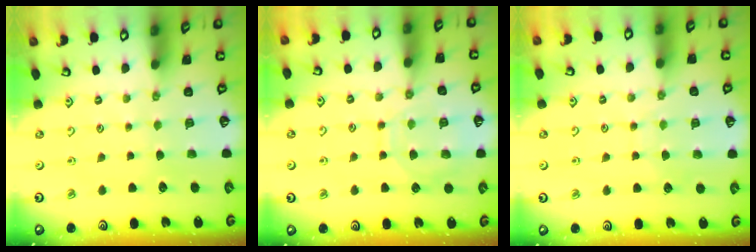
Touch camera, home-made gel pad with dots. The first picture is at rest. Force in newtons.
{"total": 10.6, "press": 10.6, "slide": 1.1}
{"total": 6.6, "press": 6.5, "slide": 0.6}